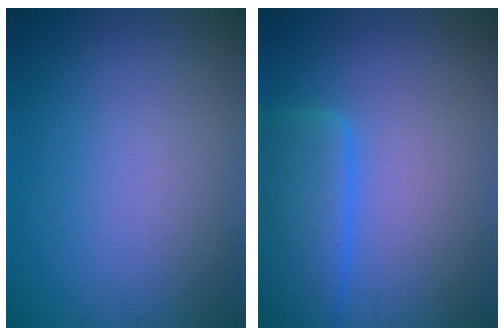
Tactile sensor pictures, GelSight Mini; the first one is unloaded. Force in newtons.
{"total": 5.0, "press": 5.0, "slide": 0.3}